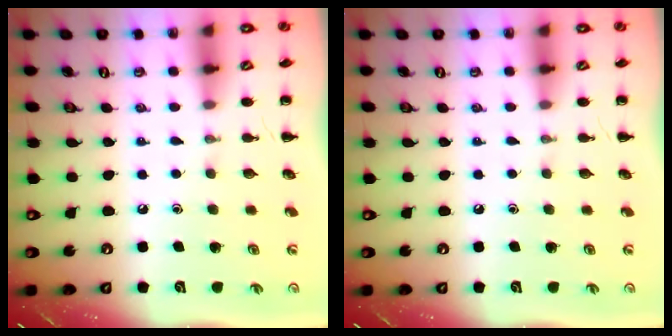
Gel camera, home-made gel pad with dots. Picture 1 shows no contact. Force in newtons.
{"total": 0.0}